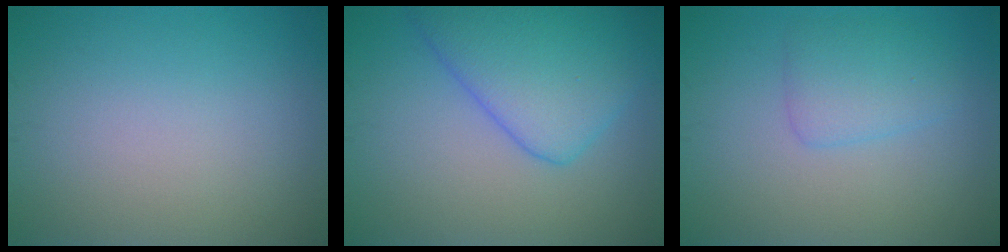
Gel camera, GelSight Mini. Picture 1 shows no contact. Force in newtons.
{"total": 7.0, "press": 7.0, "slide": 0.3}
{"total": 2.5, "press": 2.5, "slide": 0.2}